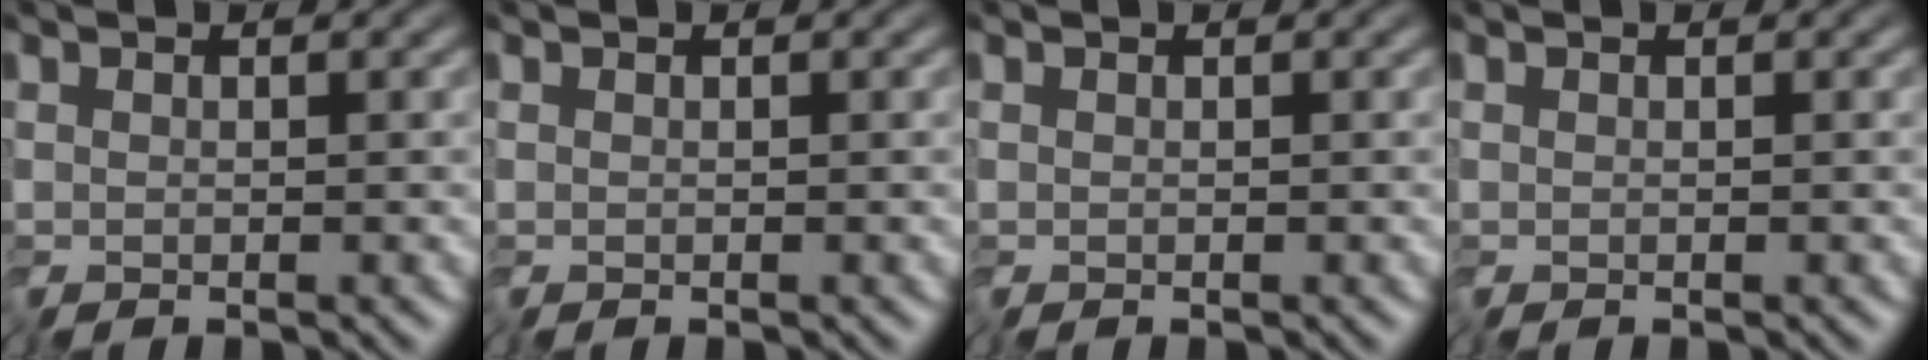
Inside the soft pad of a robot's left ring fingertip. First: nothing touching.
{"total": 0.0}
{"total": 0.0}
{"total": 0.0}